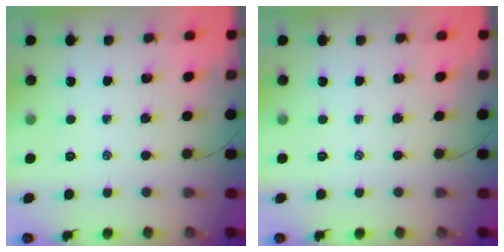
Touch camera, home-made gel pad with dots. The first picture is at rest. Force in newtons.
{"total": 0.0}